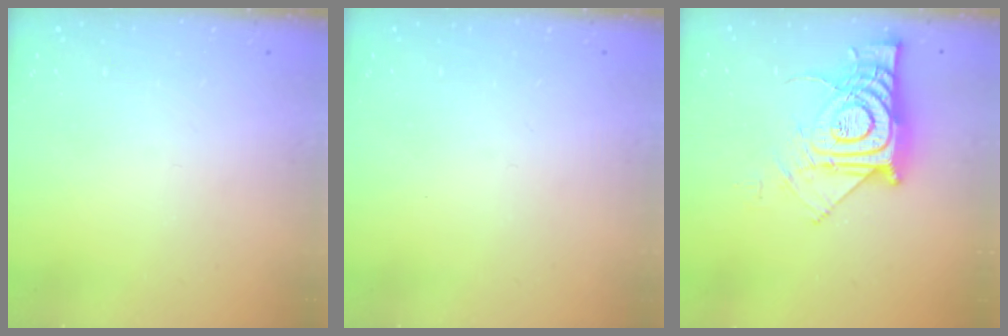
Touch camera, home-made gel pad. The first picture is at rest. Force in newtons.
{"total": 0.0}
{"total": 14.5, "press": 14.5, "slide": 1.4}